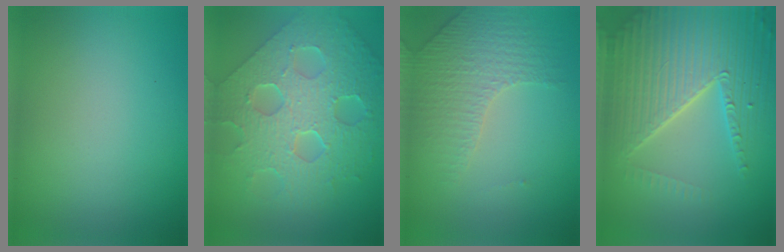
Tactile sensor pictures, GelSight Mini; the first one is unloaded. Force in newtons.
{"total": 8.7, "press": 6.4, "slide": 5.9}
{"total": 4.3, "press": 3.0, "slide": 3.1}
{"total": 6.9, "press": 6.7, "slide": 1.6}